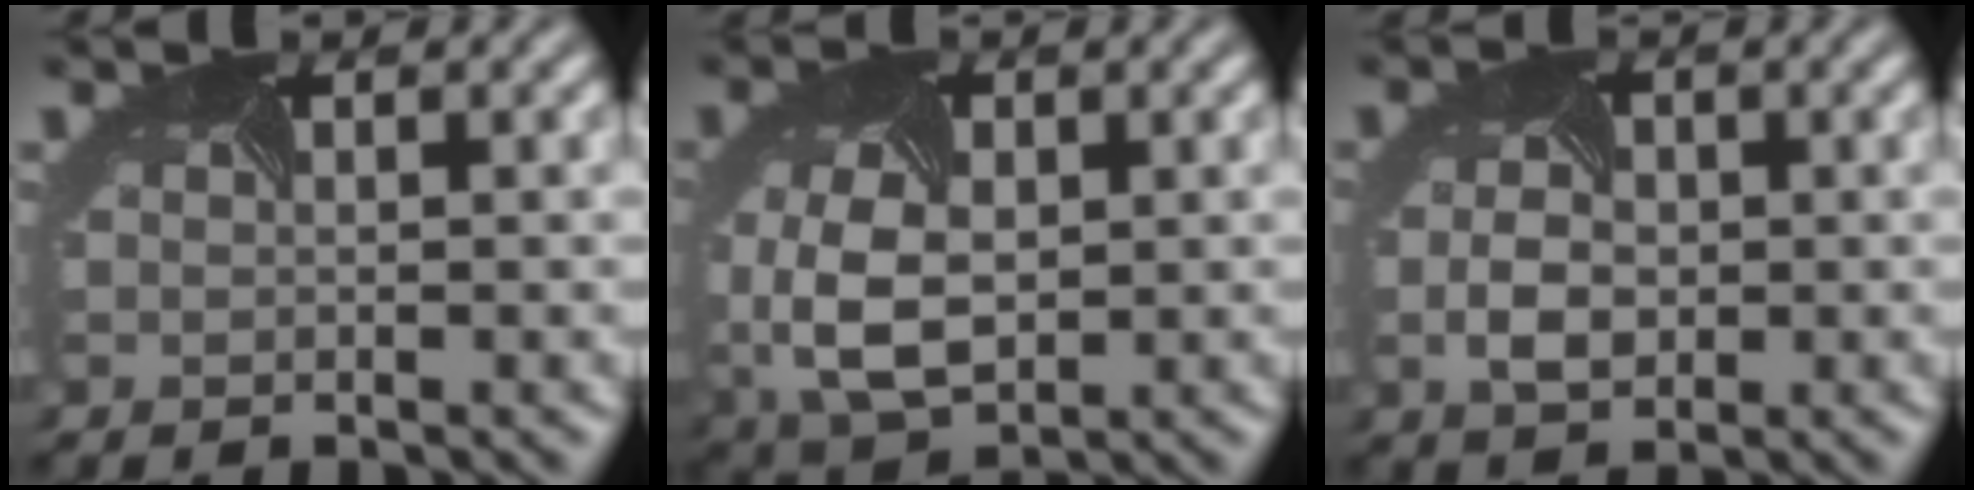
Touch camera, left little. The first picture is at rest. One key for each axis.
{"total": 6.8, "fx": -1.3, "fy": 4.5, "fz": 4.9, "tx": -0.144, "ty": -0.015, "tz": -0.005}
{"total": 3.0, "fx": -0.9, "fy": 2.0, "fz": 2.0, "tx": -0.049, "ty": -0.001, "tz": -0.011}